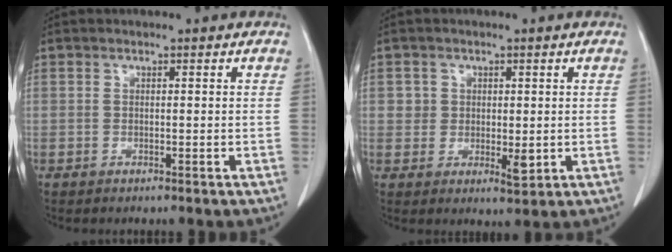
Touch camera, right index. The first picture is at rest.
{"total": 3.6, "force": [0.2, 2.8, 2.2], "torque": [-0.021, -0.004, 0.006]}